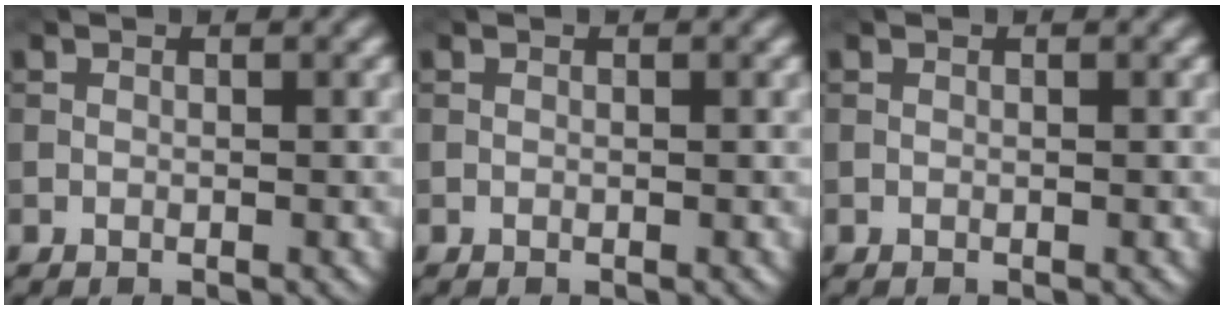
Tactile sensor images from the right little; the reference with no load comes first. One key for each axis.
{"total": 0.0}
{"total": 0.0}